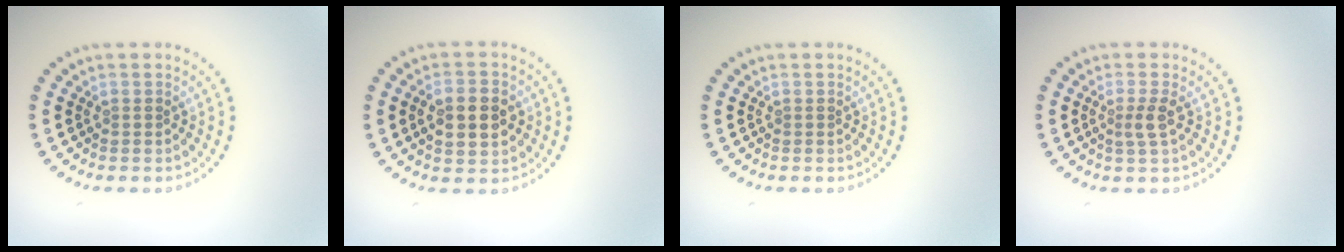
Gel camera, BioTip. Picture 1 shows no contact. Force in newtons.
{"total": 4.5, "press": 4.5, "slide": 0.0}
{"total": 0.0}
{"total": 1.7, "press": 1.3, "slide": 1.1}